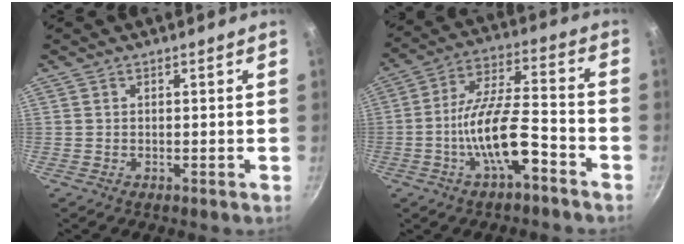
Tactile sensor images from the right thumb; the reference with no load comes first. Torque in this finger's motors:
{"motor_torque": [2.61, 1.74, 1.76, -1.01, 0.68]}